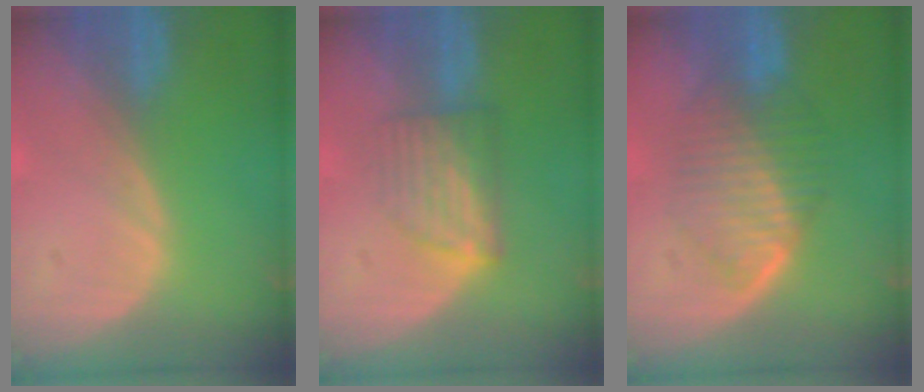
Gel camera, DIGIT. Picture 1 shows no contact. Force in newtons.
{"total": 6.1, "press": 5.5, "slide": 2.6}
{"total": 6.8, "press": 6.8, "slide": 0.2}